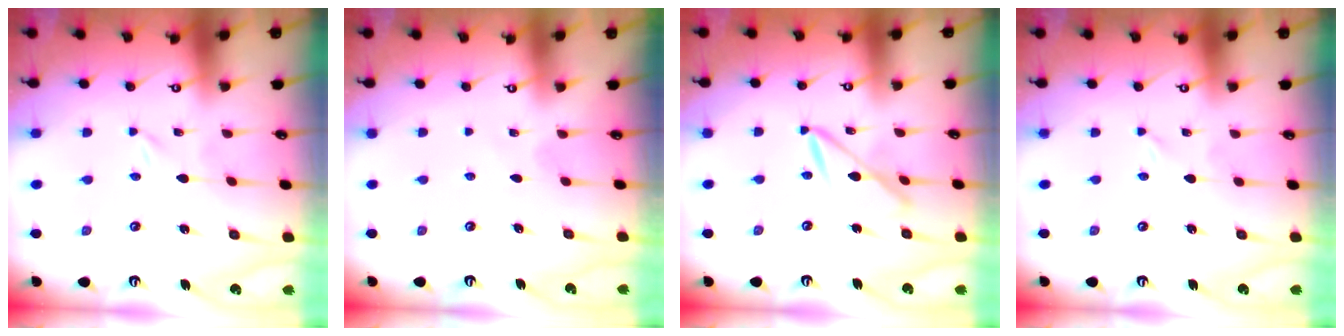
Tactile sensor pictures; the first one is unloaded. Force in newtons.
{"total": 2.6, "press": 2.6, "slide": 0.3}
{"total": 9.2, "press": 9.2, "slide": 0.7}
{"total": 0.0}